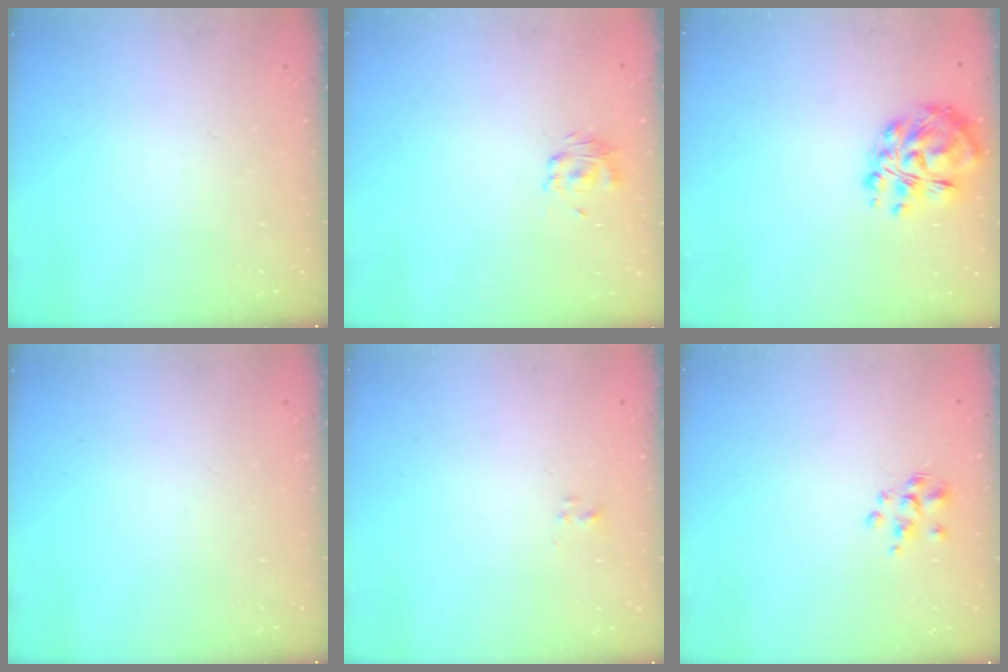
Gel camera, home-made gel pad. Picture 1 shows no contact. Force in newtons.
{"total": 2.9, "press": 2.8, "slide": 0.8}
{"total": 11.1, "press": 10.8, "slide": 2.5}
{"total": 0.0}
{"total": 1.8, "press": 1.7, "slide": 0.3}
{"total": 1.9, "press": 1.7, "slide": 0.7}